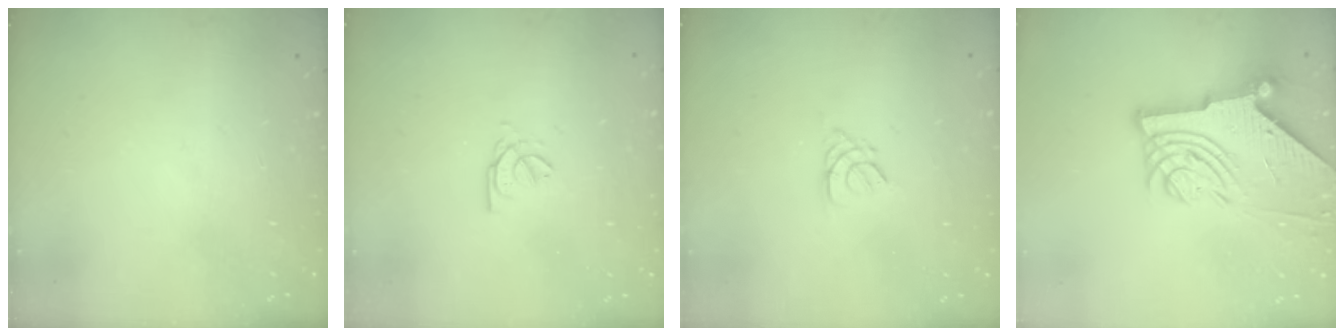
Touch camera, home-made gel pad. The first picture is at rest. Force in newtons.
{"total": 2.7, "press": 2.7, "slide": 0.4}
{"total": 2.7, "press": 2.7, "slide": 0.5}
{"total": 8.8, "press": 8.7, "slide": 1.1}